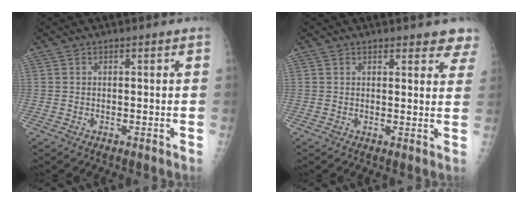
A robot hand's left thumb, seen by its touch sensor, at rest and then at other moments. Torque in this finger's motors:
{"motor_torque": [0.89, 0.48, -0.01, -0.08, 0.00]}